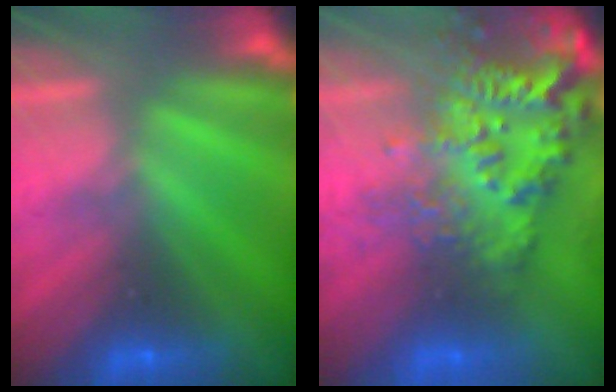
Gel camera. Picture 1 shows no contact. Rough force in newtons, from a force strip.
{"total": 6.2}